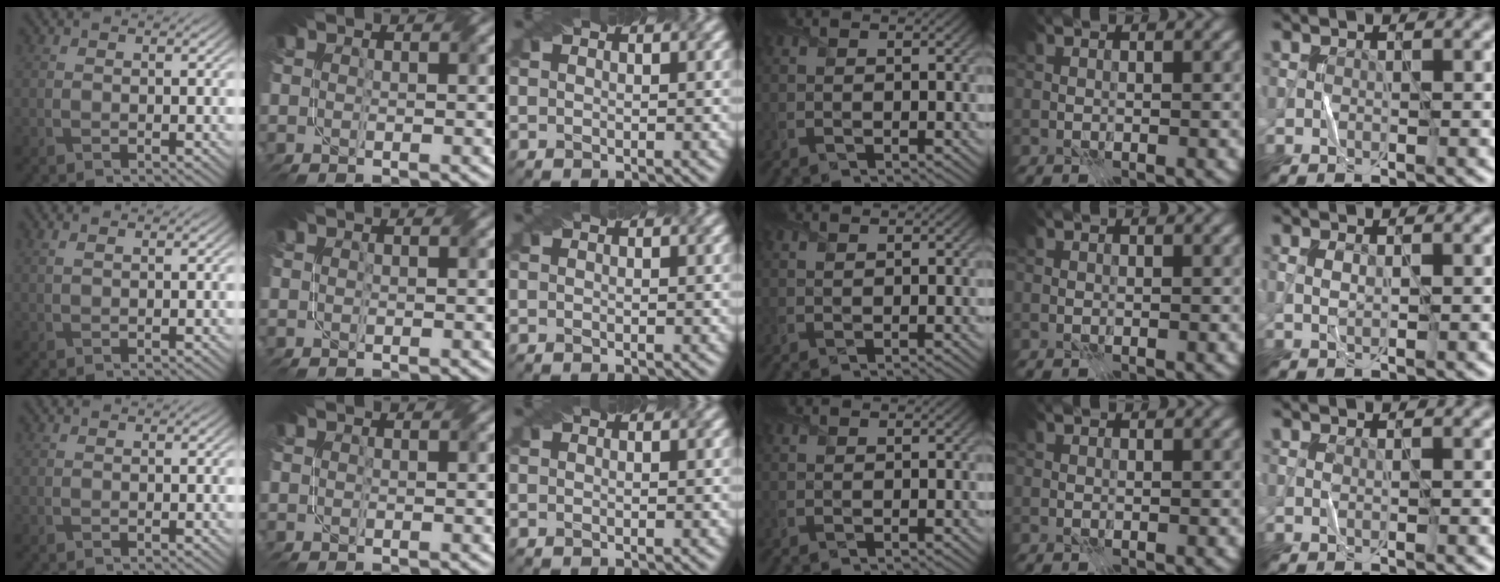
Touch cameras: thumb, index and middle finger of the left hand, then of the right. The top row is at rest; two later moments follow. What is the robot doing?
{"motion": "fold", "object": "netting"}